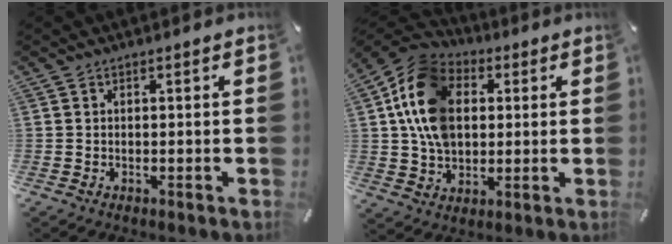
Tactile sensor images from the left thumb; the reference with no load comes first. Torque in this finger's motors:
{"motor_torque": [0.37, 1.10, 1.60, -1.17, 0.57]}